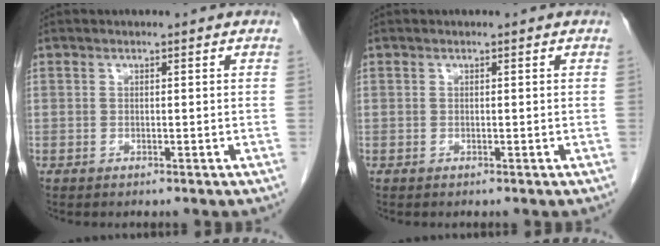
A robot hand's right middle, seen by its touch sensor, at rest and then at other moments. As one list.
[{"total": 0.0}]